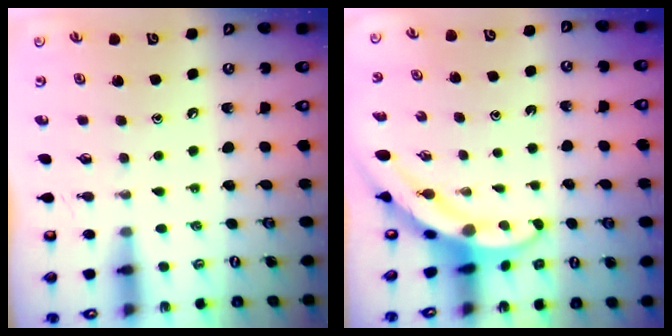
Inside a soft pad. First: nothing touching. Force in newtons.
{"total": 3.0, "press": 3.0, "slide": 0.3}